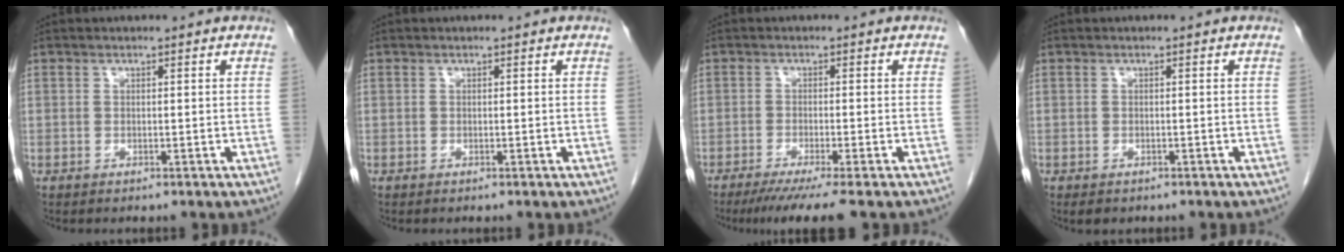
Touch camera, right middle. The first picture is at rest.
{"total": 0.0}
{"total": 6.3, "force": [-4.8, -0.8, 4.0], "torque": [-0.054, -0.017, -0.078]}
{"total": 1.6, "force": [-1.2, 0.9, 0.7], "torque": [-0.009, 0.000, -0.011]}